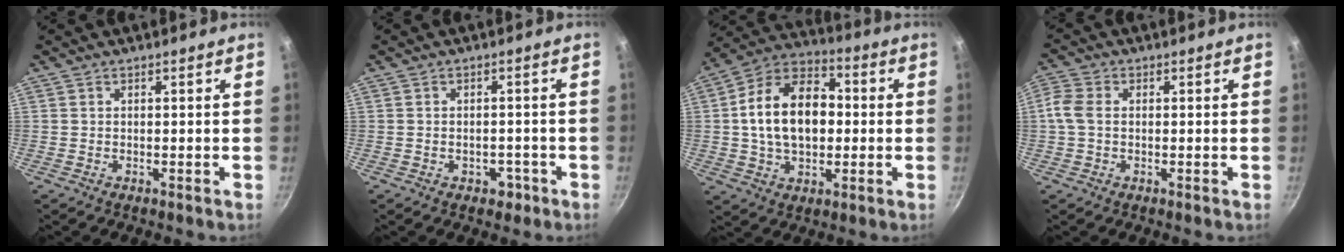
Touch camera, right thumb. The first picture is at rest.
{"total": 2.9, "force": [-1.5, 2.0, 1.5], "torque": [-0.008, 0.013, -0.010]}
{"total": 17.3, "force": [0.5, 11.5, 12.8], "torque": [-0.184, 0.029, -0.004]}
{"total": 4.4, "force": [0.1, 3.1, 3.2], "torque": [-0.075, 0.011, -0.008]}